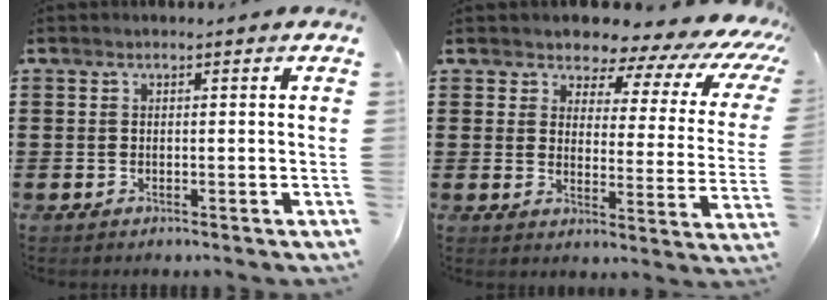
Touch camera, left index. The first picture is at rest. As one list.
[{"total": 5.4, "force": [4.7, 2.1, 1.8], "torque": [-0.047, -0.036, 0.074]}]